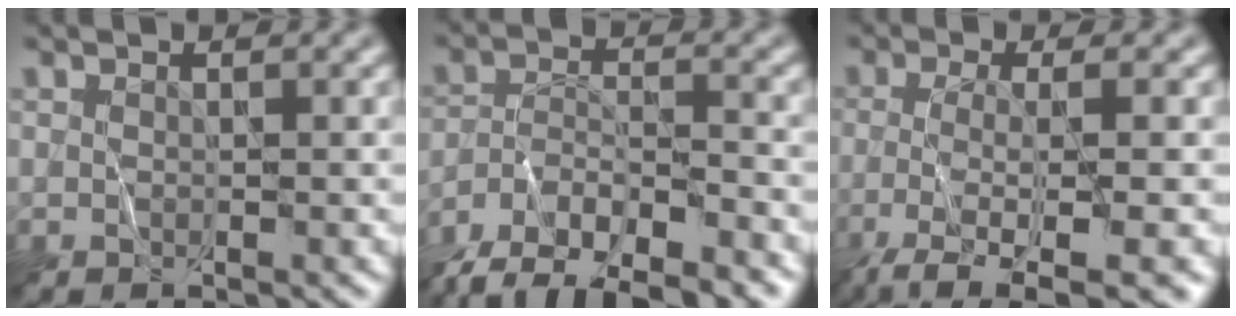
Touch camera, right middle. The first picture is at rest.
{"total": 10.1, "force": [-8.8, 3.0, 4.0], "torque": [-0.057, -0.014, -0.147]}
{"total": 6.5, "force": [-3.4, 1.3, 5.4], "torque": [-0.084, -0.004, -0.068]}